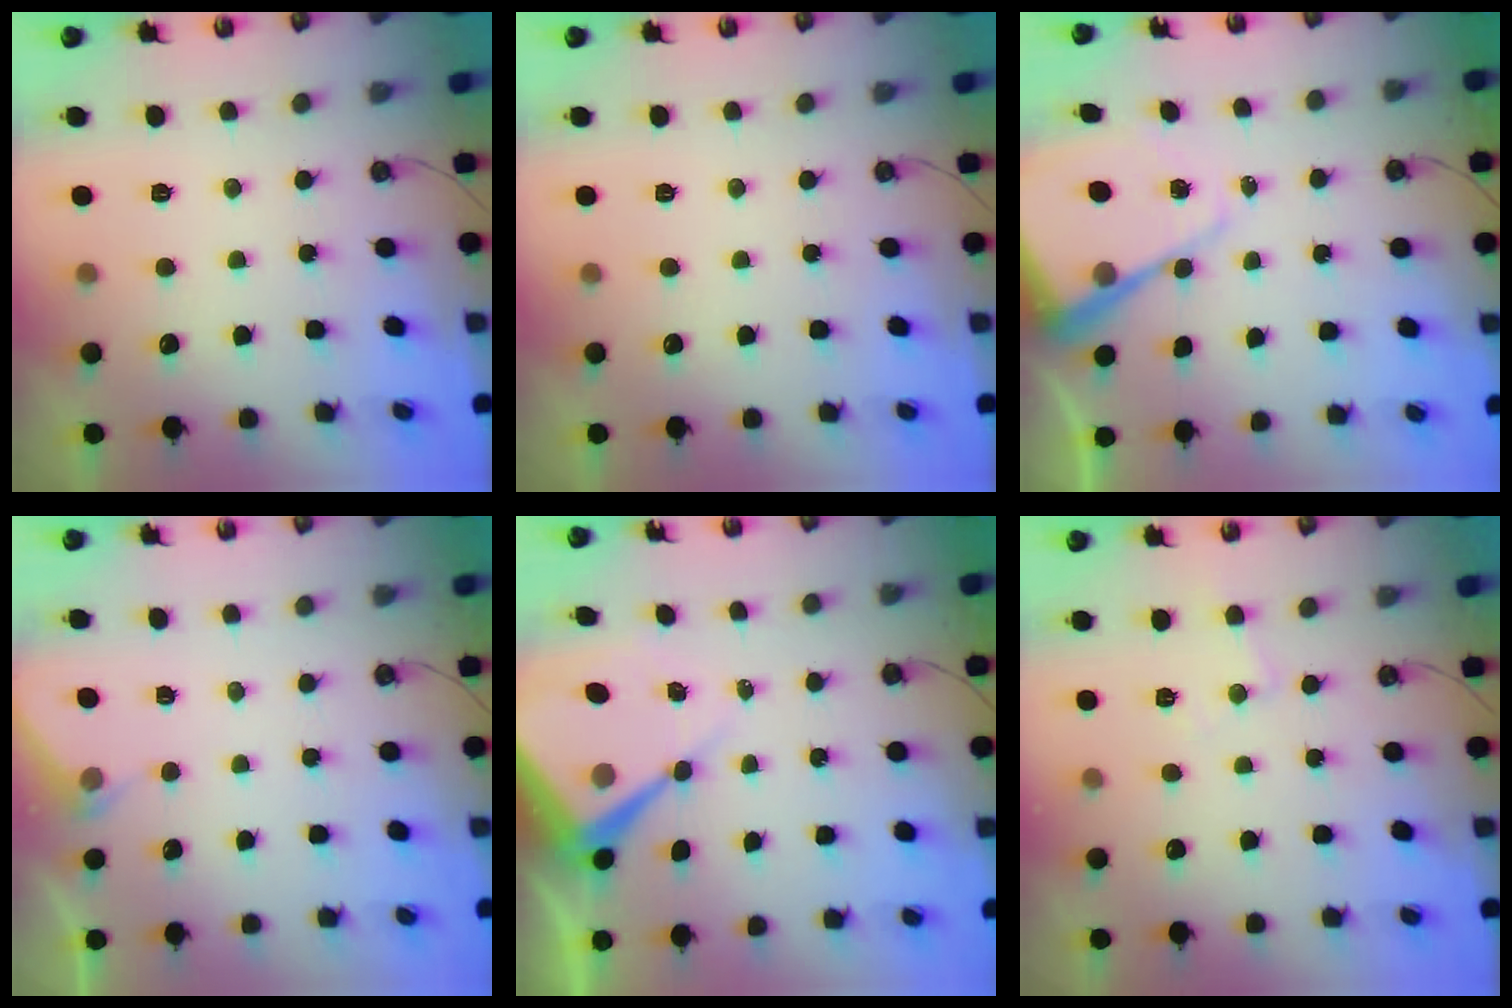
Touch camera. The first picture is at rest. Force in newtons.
{"total": 0.0}
{"total": 11.4, "press": 11.4, "slide": 1.0}
{"total": 3.0, "press": 2.9, "slide": 0.4}
{"total": 9.4, "press": 9.3, "slide": 0.8}
{"total": 4.4, "press": 4.4, "slide": 0.6}